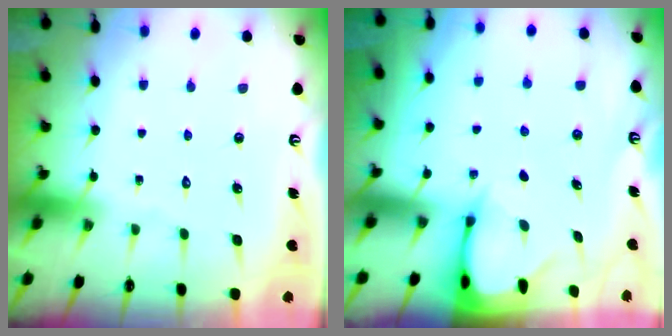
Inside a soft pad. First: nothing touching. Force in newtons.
{"total": 2.6, "press": 2.6, "slide": 0.3}